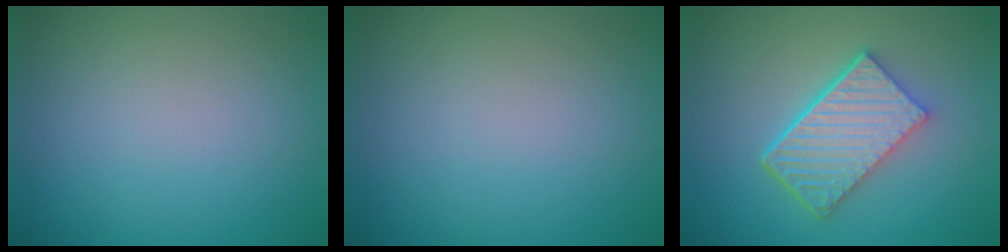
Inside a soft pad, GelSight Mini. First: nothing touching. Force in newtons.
{"total": 0.0}
{"total": 6.0, "press": 4.3, "slide": 4.2}